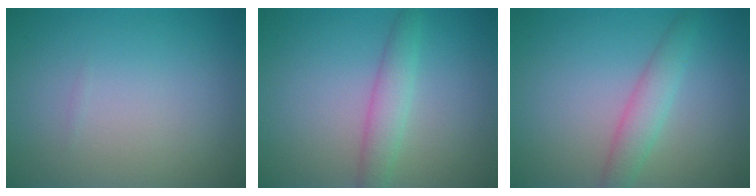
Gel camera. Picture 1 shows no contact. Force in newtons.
{"total": 2.6, "press": 2.6, "slide": 0.0}
{"total": 2.7, "press": 2.7, "slide": 0.0}